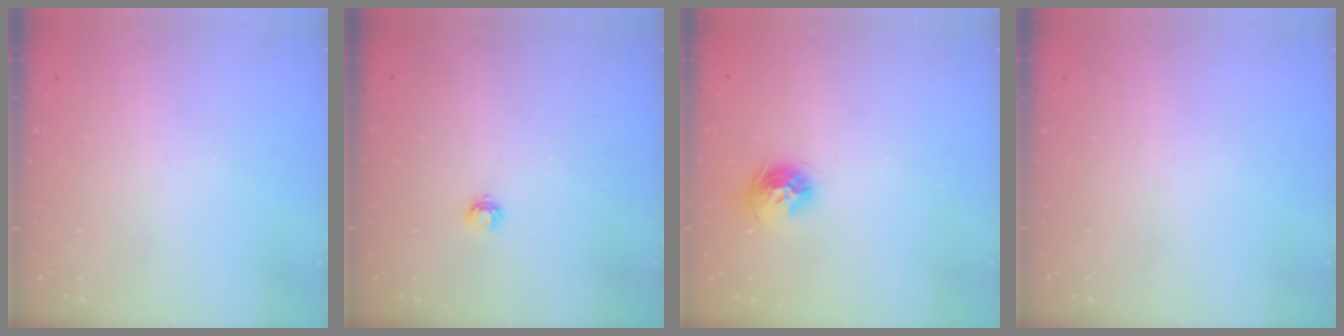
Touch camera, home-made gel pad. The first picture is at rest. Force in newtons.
{"total": 3.9, "press": 3.9, "slide": 0.5}
{"total": 8.9, "press": 8.8, "slide": 1.2}
{"total": 0.0}